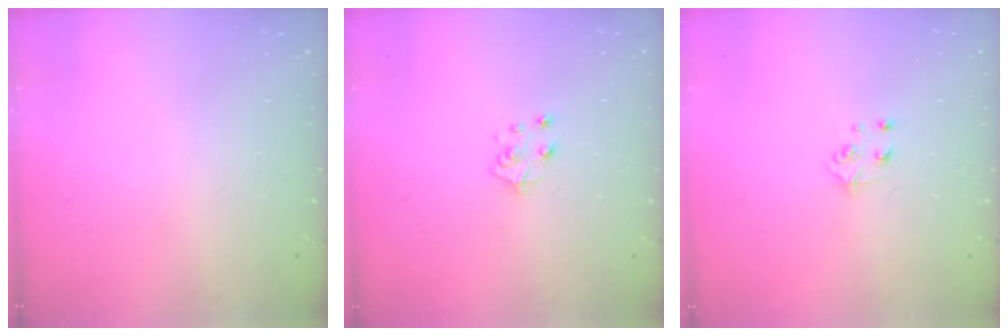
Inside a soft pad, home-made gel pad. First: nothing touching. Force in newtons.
{"total": 4.8, "press": 4.8, "slide": 0.4}
{"total": 4.0, "press": 3.9, "slide": 0.4}